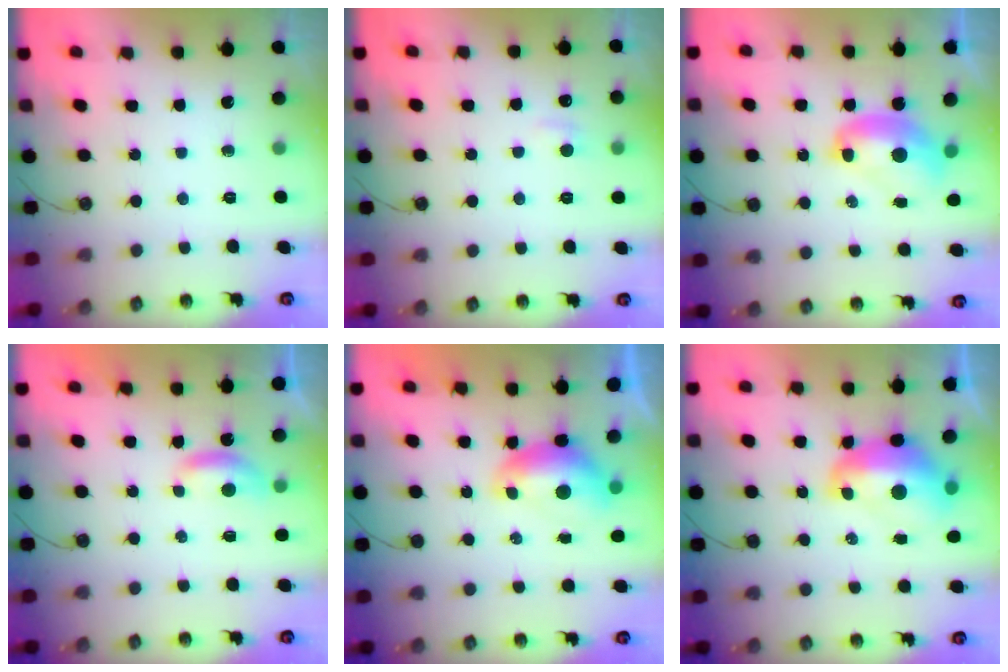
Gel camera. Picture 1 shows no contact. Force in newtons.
{"total": 1.5, "press": 1.4, "slide": 0.5}
{"total": 3.6, "press": 3.6, "slide": 0.4}
{"total": 1.1, "press": 1.0, "slide": 0.5}
{"total": 0.8, "press": 0.7, "slide": 0.4}
{"total": 4.9, "press": 4.8, "slide": 1.0}